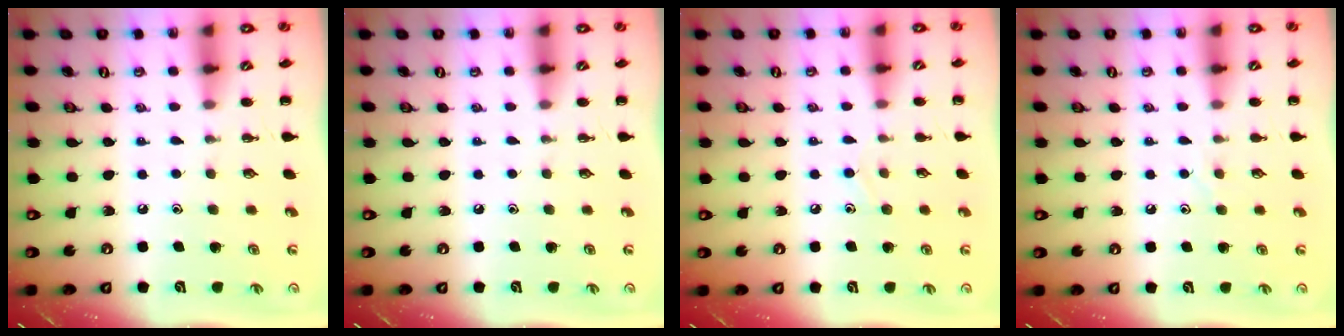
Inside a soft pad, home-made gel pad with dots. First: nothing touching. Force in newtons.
{"total": 0.0}
{"total": 6.3, "press": 5.9, "slide": 2.2}
{"total": 4.8, "press": 4.6, "slide": 1.0}